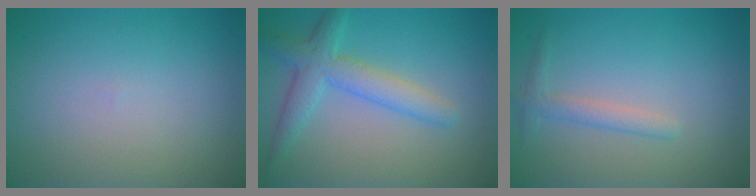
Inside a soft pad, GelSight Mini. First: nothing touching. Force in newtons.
{"total": 4.0, "press": 4.0, "slide": 0.2}
{"total": 1.6, "press": 1.6, "slide": 0.1}